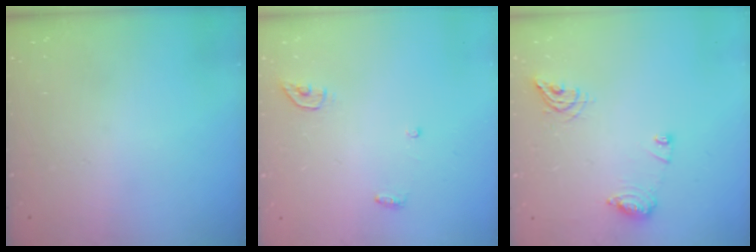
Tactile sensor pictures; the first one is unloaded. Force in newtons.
{"total": 3.9, "press": 3.8, "slide": 0.3}
{"total": 9.0, "press": 9.0, "slide": 0.7}